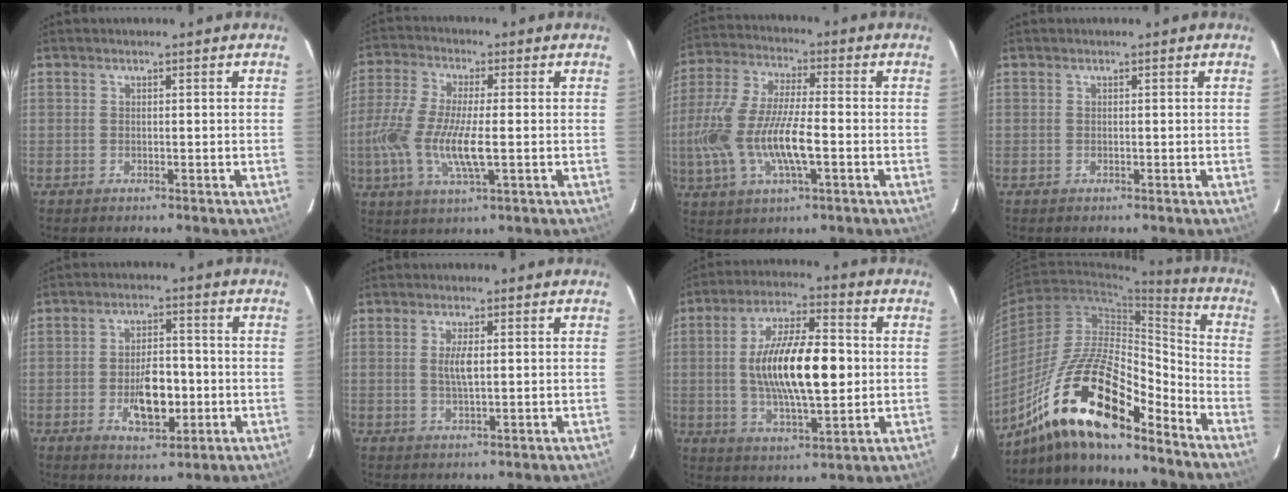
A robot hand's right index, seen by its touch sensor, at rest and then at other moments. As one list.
[{"total": 12.4, "force": [-2.1, 3.1, 11.8], "torque": [-0.252, -0.009, -0.046]}, {"total": 16.6, "force": [-3.7, 5.2, 15.3], "torque": [-0.321, -0.009, -0.071]}, {"total": 0.0}, {"total": 8.8, "force": [-2.2, 4.5, 7.2], "torque": [-0.130, 0.004, -0.026]}, {"total": 3.1, "force": [0.4, 0.7, 3.0], "torque": [-0.057, -0.002, 0.007]}, {"total": 16.7, "force": [0.2, 5.7, 15.7], "torque": [-0.283, 0.008, 0.004]}, {"total": 20.2, "force": [-14.3, 5.6, 13.1], "torque": [-0.253, -0.001, -0.269]}]